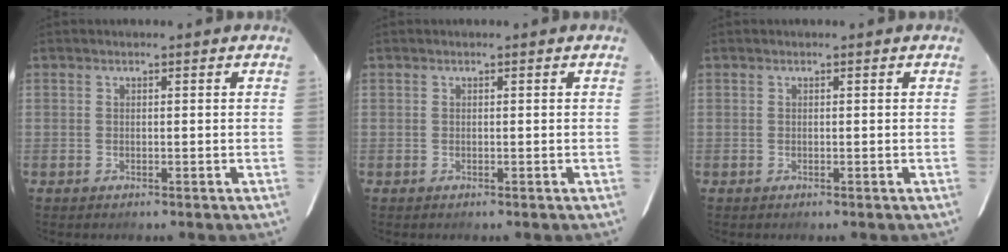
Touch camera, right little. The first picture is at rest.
{"total": 0.0}
{"total": 0.0}